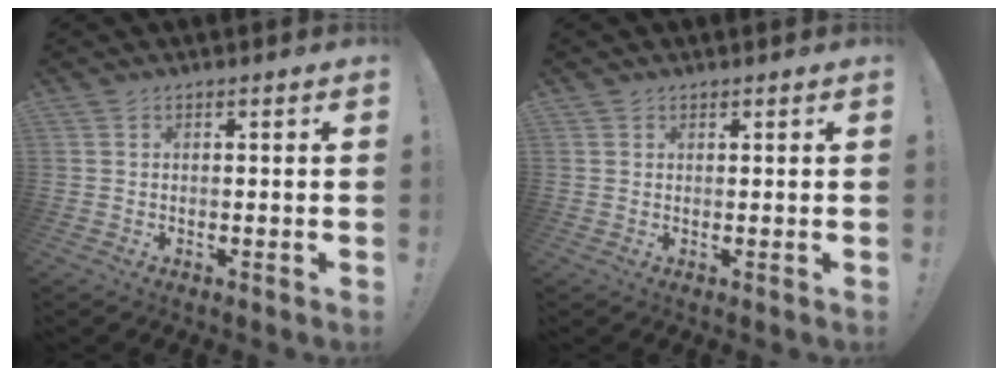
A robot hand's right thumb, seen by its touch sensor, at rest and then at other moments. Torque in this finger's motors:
{"motor_torque": [-0.03, -0.12, -0.16, -0.08, 0.08]}